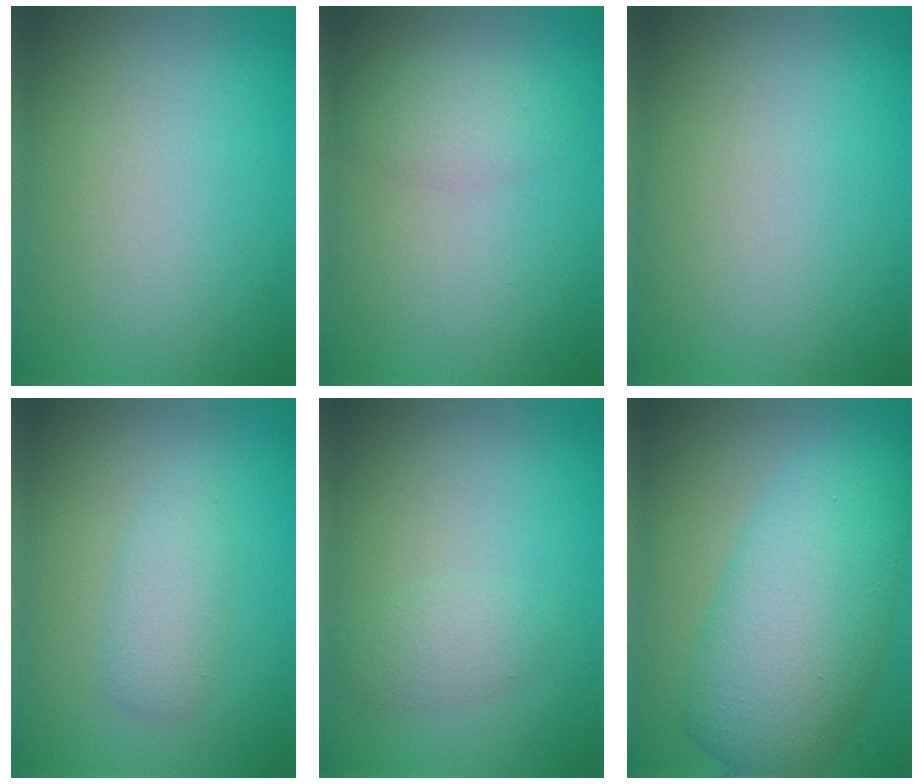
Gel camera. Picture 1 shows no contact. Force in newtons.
{"total": 2.1, "press": 2.1, "slide": 0.1}
{"total": 0.0}
{"total": 2.3, "press": 2.3, "slide": 0.1}
{"total": 1.8, "press": 1.8, "slide": 0.1}
{"total": 9.5, "press": 9.5, "slide": 0.3}